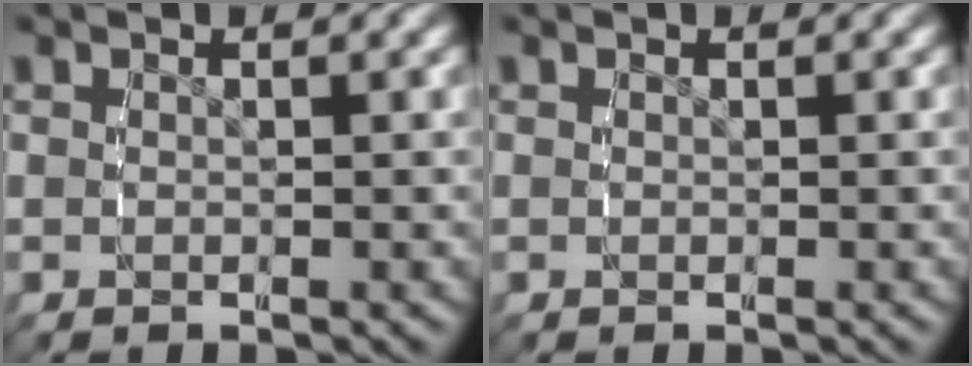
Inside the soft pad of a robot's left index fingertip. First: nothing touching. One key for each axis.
{"total": 0.0}